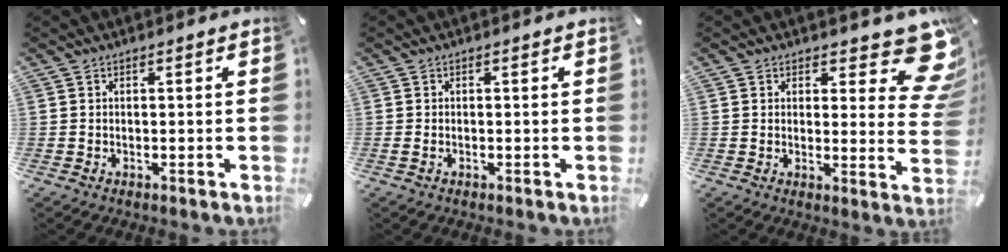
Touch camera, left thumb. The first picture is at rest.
{"total": 0.8, "force": [-0.3, 0.4, 0.6], "torque": [-0.012, -0.001, -0.005]}
{"total": 11.6, "force": [7.0, 5.1, 7.7], "torque": [-0.079, -0.061, 0.123]}